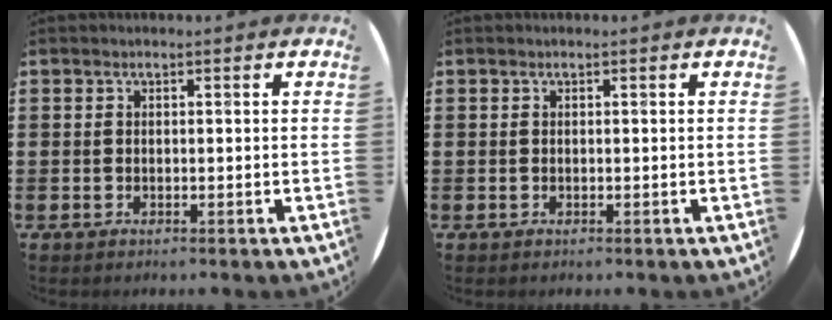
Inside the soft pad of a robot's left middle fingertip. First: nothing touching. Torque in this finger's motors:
{"motor_torque": [0.00, -0.18, -0.02, 0.01]}